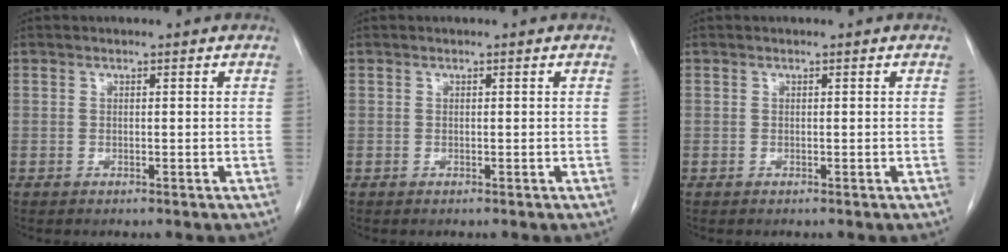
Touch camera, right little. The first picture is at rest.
{"total": 0.0}
{"total": 0.0}